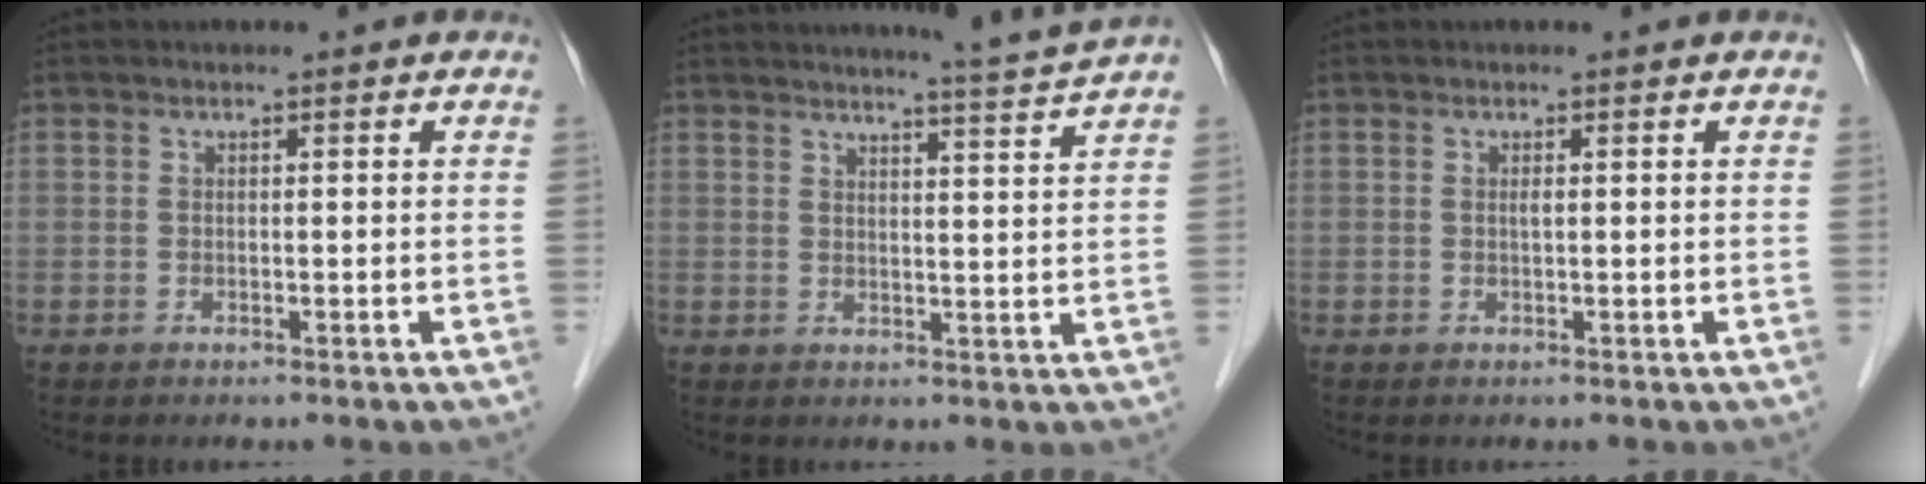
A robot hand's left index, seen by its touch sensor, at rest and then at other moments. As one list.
[{"total": 6.1, "force": [5.6, -2.2, 1.0], "torque": [-0.026, -0.030, 0.074]}, {"total": 0.5, "force": [0.1, 0.0, 0.5], "torque": [-0.011, 0.001, 0.003]}]